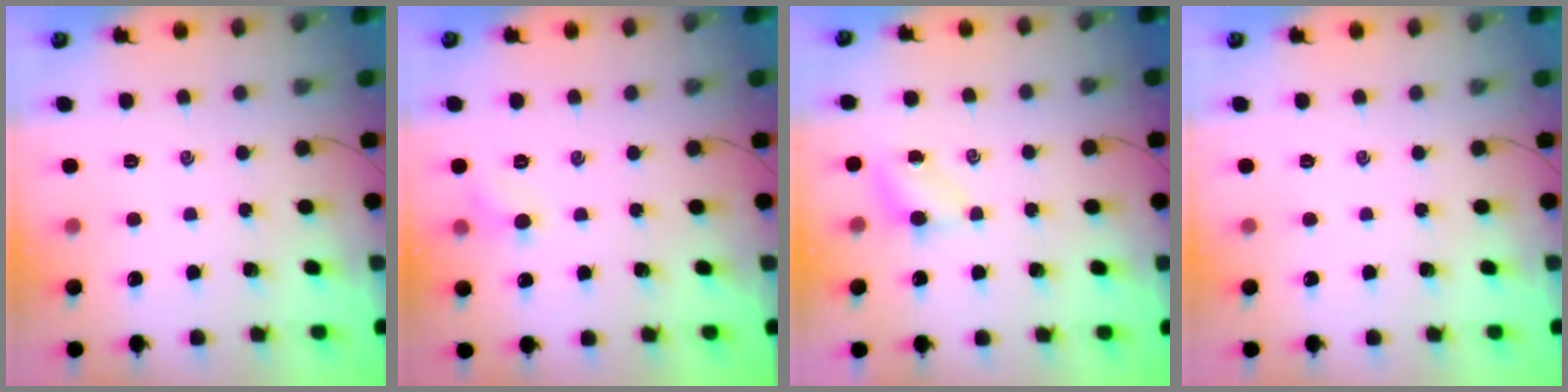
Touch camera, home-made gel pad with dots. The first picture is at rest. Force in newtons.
{"total": 5.2, "press": 5.0, "slide": 1.5}
{"total": 4.2, "press": 4.0, "slide": 1.1}
{"total": 0.0}